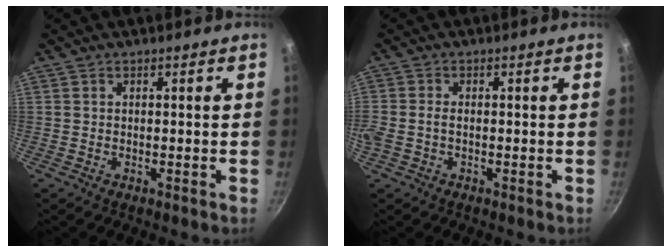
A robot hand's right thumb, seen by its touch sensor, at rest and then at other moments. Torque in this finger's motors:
{"motor_torque": [-0.04, -0.01, 0.53, -0.04, -0.04]}